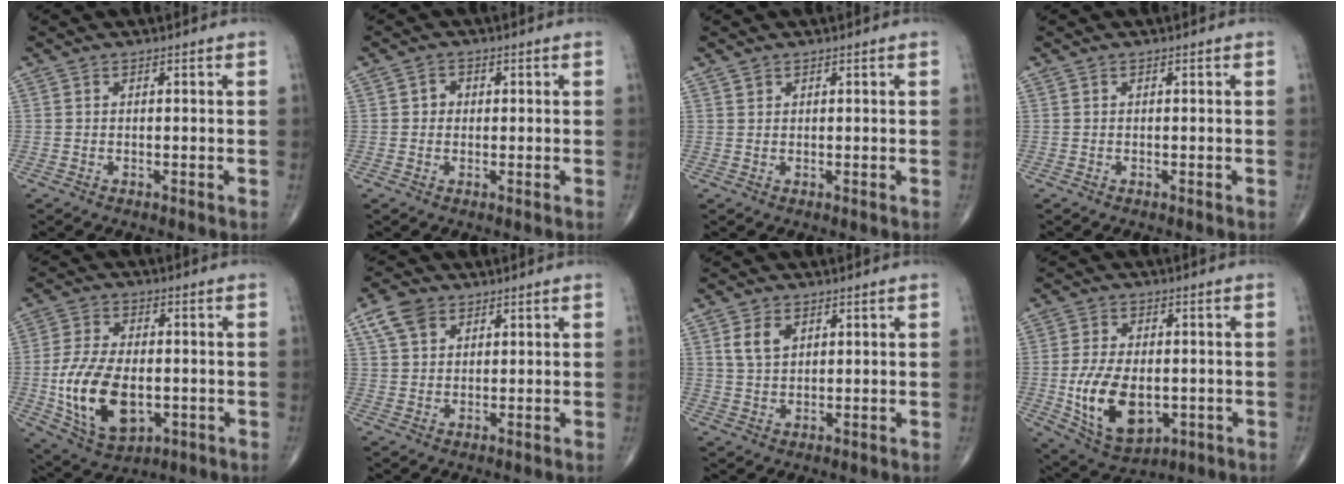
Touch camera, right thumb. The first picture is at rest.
{"total": 2.0, "force": [0.2, 1.8, 0.8], "torque": [0.000, 0.004, 0.000]}
{"total": 0.8, "force": [0.6, 0.5, 0.1], "torque": [0.006, -0.002, 0.009]}
{"total": 0.0}
{"total": 15.6, "force": [-2.5, 9.0, 12.5], "torque": [-0.230, -0.003, -0.030]}
{"total": 6.0, "force": [3.3, 4.0, 3.1], "torque": [-0.048, -0.002, 0.065]}
{"total": 4.9, "force": [2.1, 3.2, 3.0], "torque": [-0.046, -0.008, 0.043]}
{"total": 14.2, "force": [-2.4, 8.4, 11.2], "torque": [-0.186, -0.007, -0.022]}